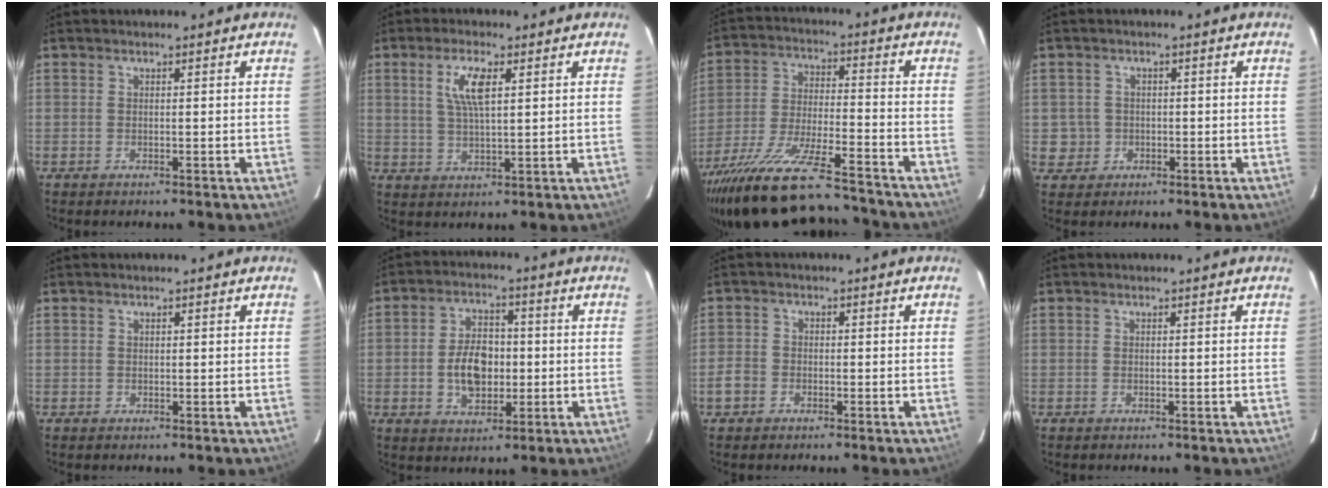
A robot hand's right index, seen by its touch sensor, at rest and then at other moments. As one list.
[{"total": 6.1, "force": [2.2, 1.8, 5.4], "torque": [-0.101, 0.003, 0.043]}, {"total": 24.8, "force": [-21.3, 4.1, 12.0], "torque": [-0.232, -0.057, -0.341]}, {"total": 3.9, "force": [-0.5, 3.9, 0.1], "torque": [0.001, 0.021, 0.001]}, {"total": 0.6, "force": [0.0, 0.6, 0.0], "torque": [0.003, 0.003, 0.000]}, {"total": 9.2, "force": [-1.2, 5.9, 6.9], "torque": [-0.129, 0.015, -0.012]}, {"total": 3.2, "force": [-1.7, 2.6, 0.9], "torque": [-0.021, 0.005, -0.034]}, {"total": 0.0}]